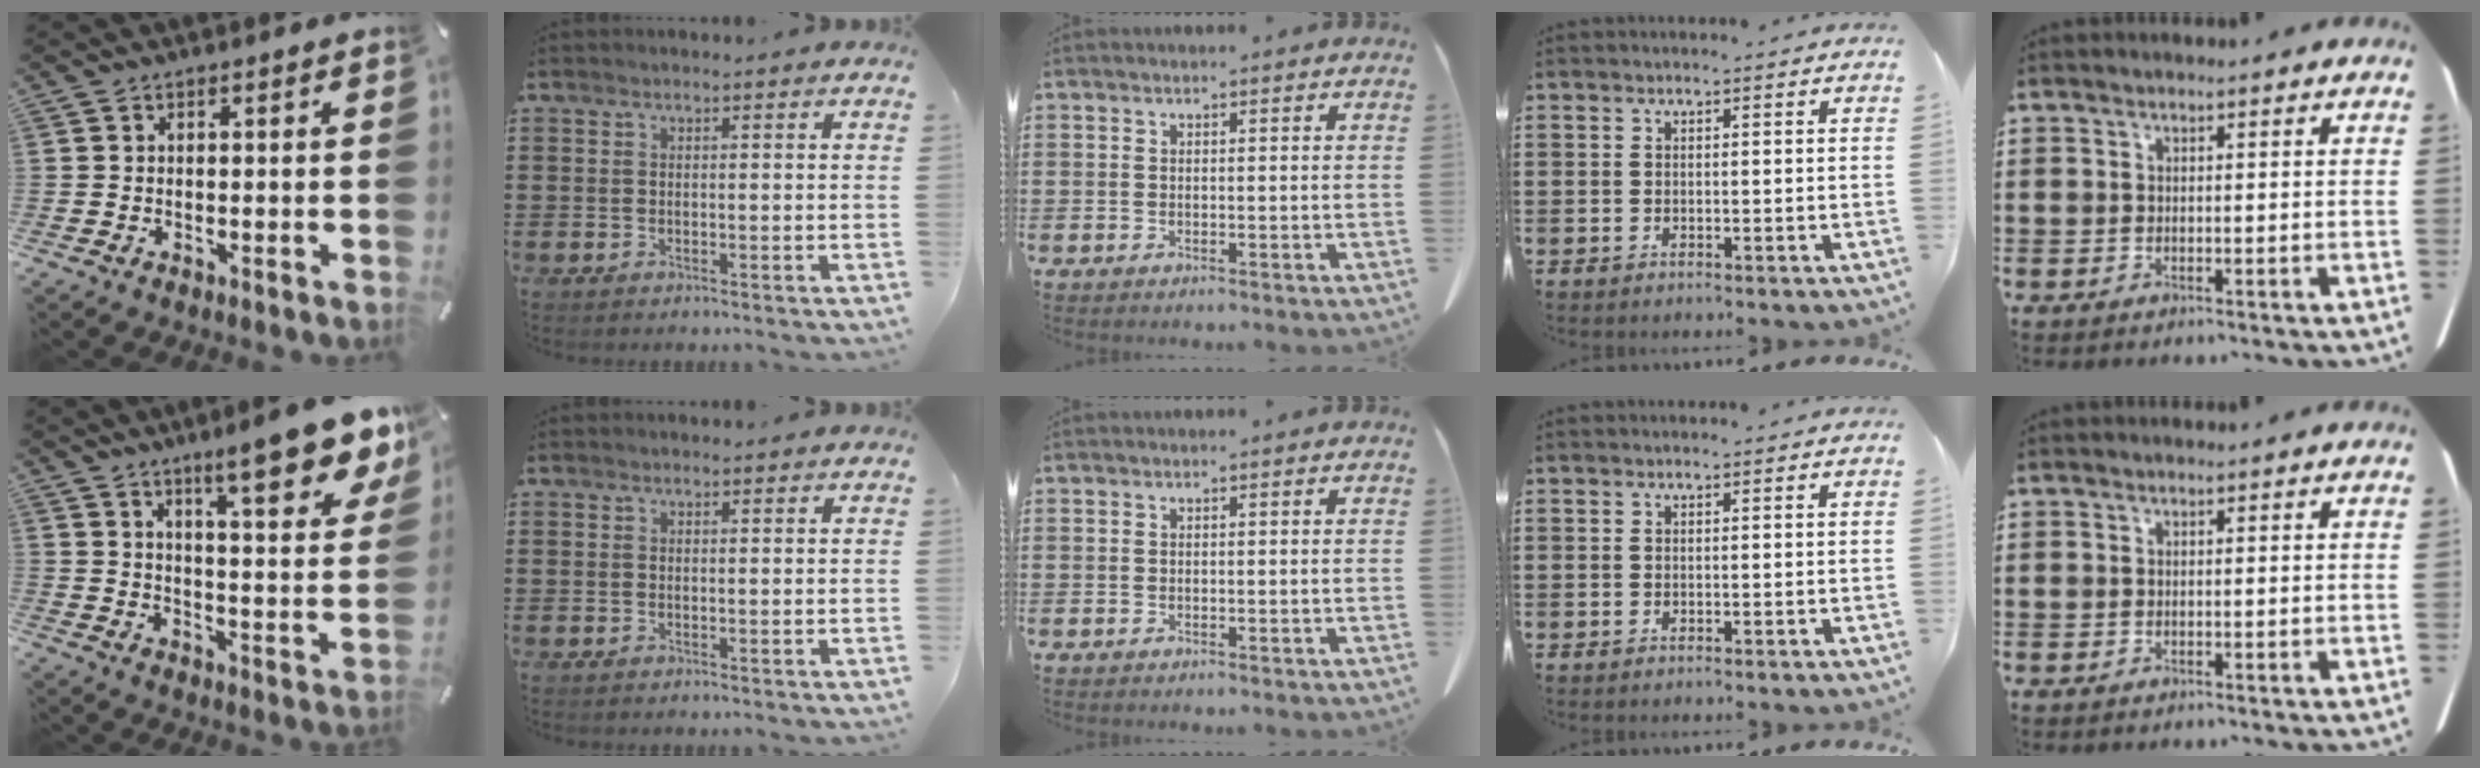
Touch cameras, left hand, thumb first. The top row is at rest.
{"thumb": {"total": 15.3, "force": [11.4, 3.5, 9.7], "torque": [-0.137, -0.080, 0.185]}}